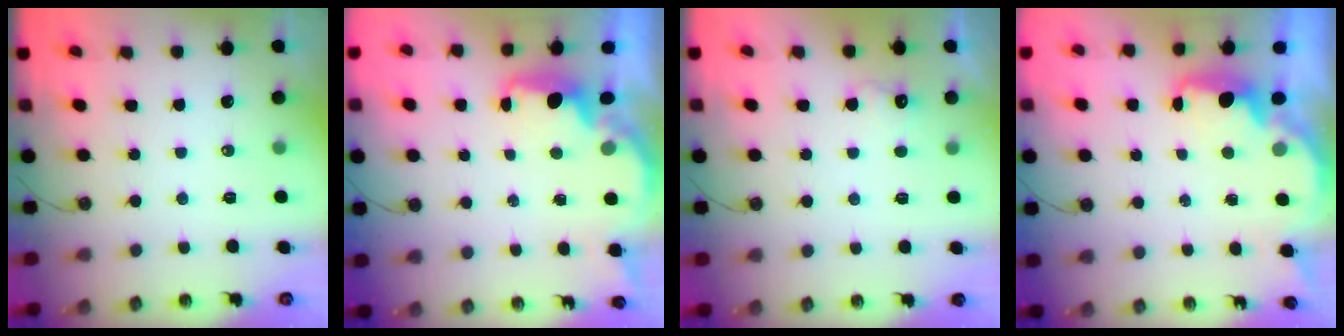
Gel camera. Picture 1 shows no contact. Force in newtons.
{"total": 2.2, "press": 2.0, "slide": 0.8}
{"total": 7.2, "press": 7.0, "slide": 1.4}
{"total": 2.4, "press": 2.3, "slide": 0.8}